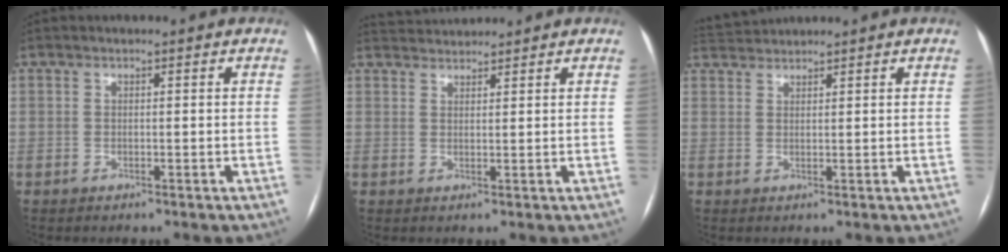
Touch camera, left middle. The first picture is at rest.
{"total": 3.3, "force": [3.3, 0.1, 0.0], "torque": [-0.006, 0.025, 0.064]}
{"total": 3.0, "force": [3.0, -0.2, -0.3], "torque": [-0.005, 0.020, 0.064]}